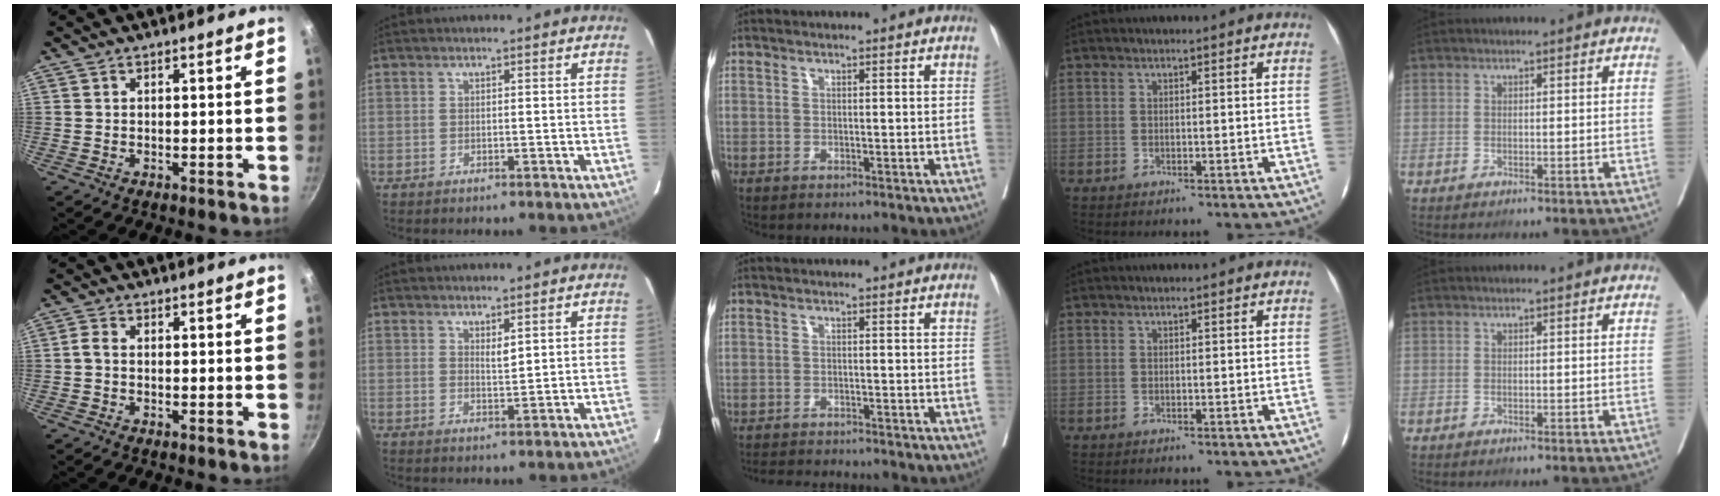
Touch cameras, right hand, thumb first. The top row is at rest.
{"thumb": {"total": 1.9, "force": [-0.3, 1.2, 1.5], "torque": [-0.031, 0.004, -0.012]}, "index": {"total": 1.6, "force": [1.0, 0.3, 1.3], "torque": [-0.025, -0.005, 0.020]}, "middle": {"total": 5.2, "force": [-4.9, 0.5, 1.5], "torque": [-0.015, -0.011, -0.078]}}